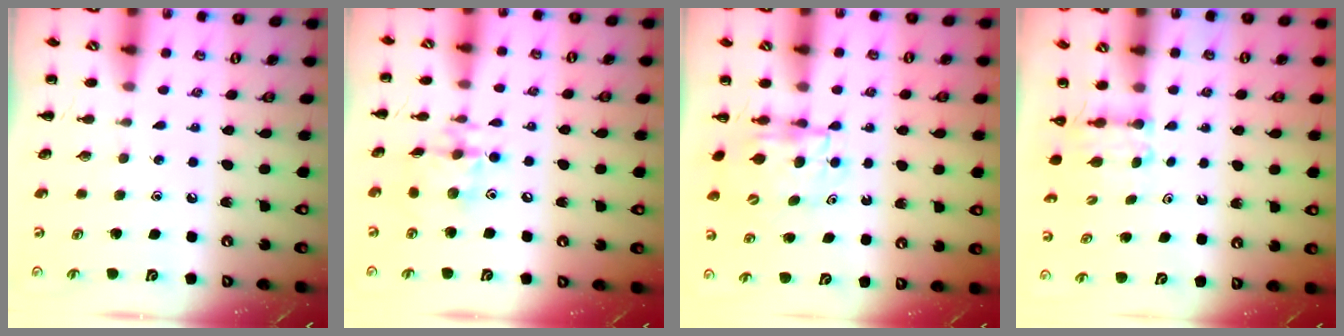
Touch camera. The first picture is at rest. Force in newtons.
{"total": 10.8, "press": 10.7, "slide": 1.2}
{"total": 5.0, "press": 5.0, "slide": 0.5}
{"total": 2.7, "press": 2.5, "slide": 1.1}